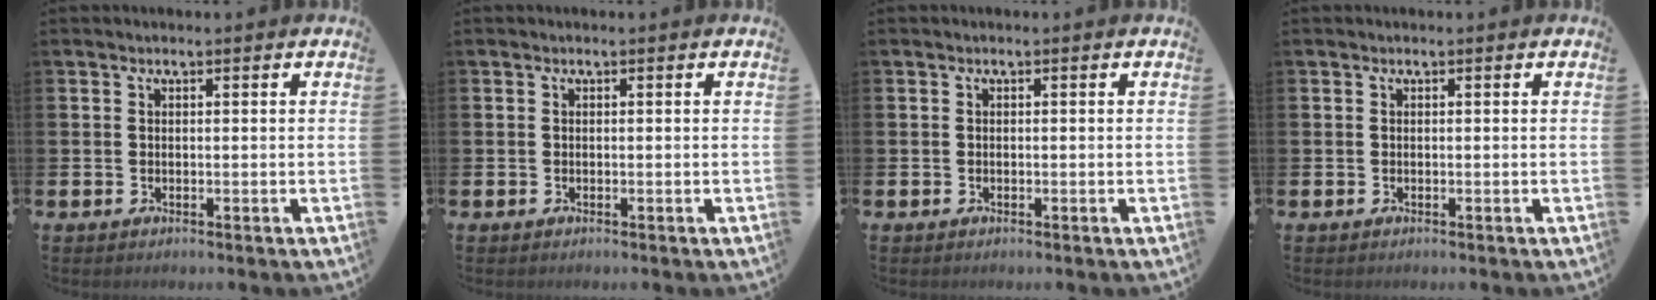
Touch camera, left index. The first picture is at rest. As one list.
[{"total": 0.0}, {"total": 0.0}, {"total": 0.0}]